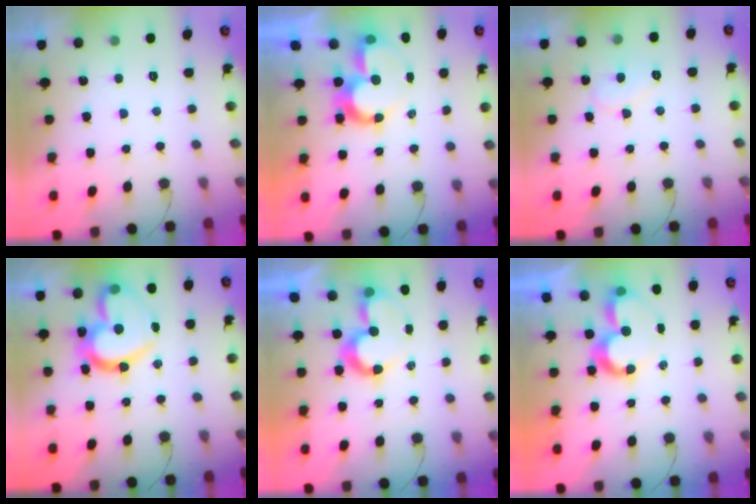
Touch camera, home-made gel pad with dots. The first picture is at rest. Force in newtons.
{"total": 10.0, "press": 9.9, "slide": 0.7}
{"total": 7.4, "press": 7.3, "slide": 0.6}
{"total": 23.3, "press": 23.2, "slide": 2.0}
{"total": 8.7, "press": 8.7, "slide": 0.1}
{"total": 8.6, "press": 8.5, "slide": 0.8}